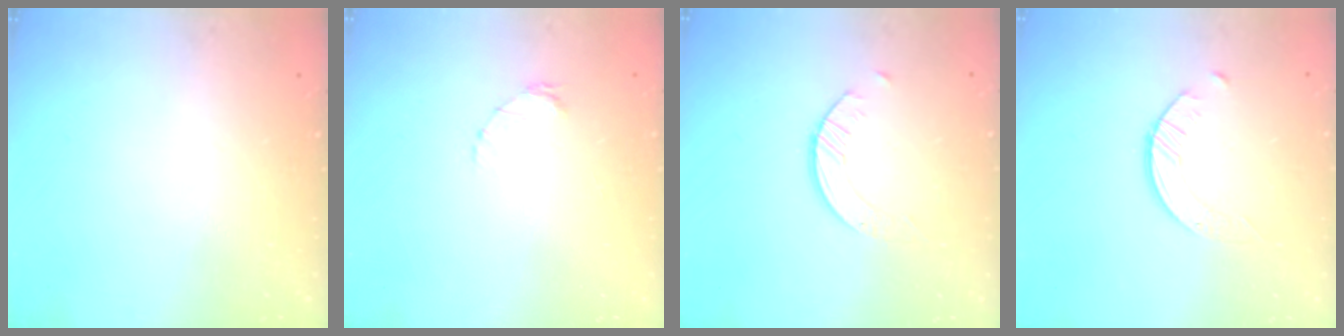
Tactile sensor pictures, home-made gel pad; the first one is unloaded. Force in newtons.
{"total": 1.6, "press": 1.5, "slide": 0.3}
{"total": 2.6, "press": 2.5, "slide": 0.3}
{"total": 2.5, "press": 2.5, "slide": 0.3}